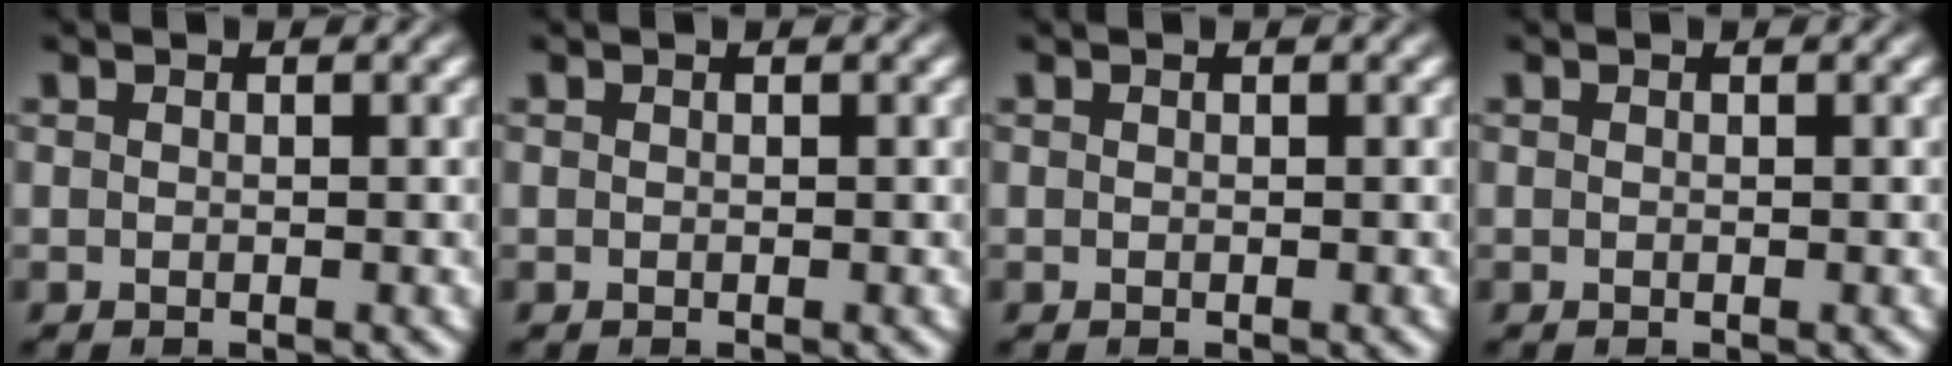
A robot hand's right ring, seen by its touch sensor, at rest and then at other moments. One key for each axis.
{"total": 0.0}
{"total": 0.0}
{"total": 0.0}